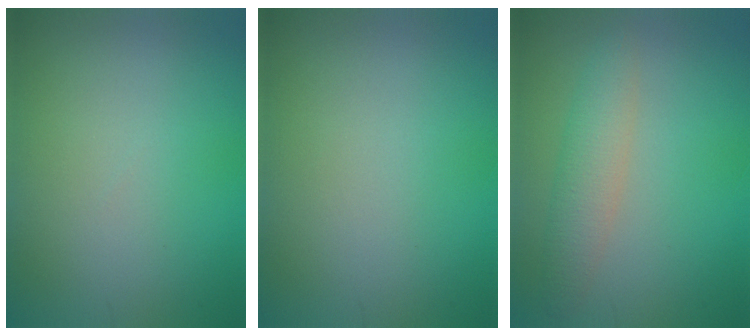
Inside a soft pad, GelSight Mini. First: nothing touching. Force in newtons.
{"total": 0.0}
{"total": 3.1, "press": 3.1, "slide": 0.1}